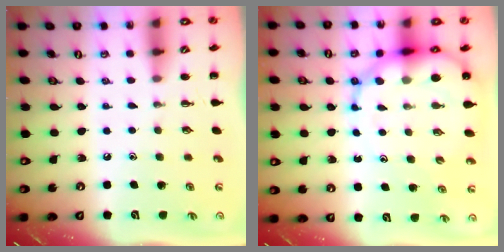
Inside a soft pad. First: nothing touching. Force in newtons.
{"total": 13.3, "press": 12.8, "slide": 3.7}